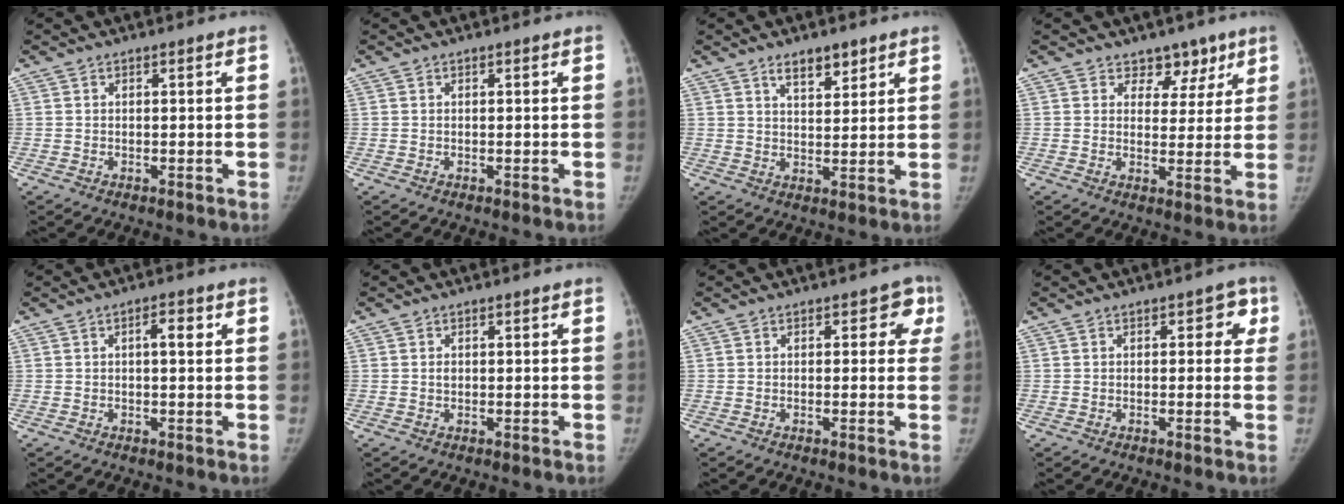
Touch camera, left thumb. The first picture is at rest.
{"total": 0.0}
{"total": 5.5, "force": [3.8, 2.4, 3.2], "torque": [-0.028, -0.026, 0.063]}
{"total": 5.6, "force": [3.9, 3.9, 1.2], "torque": [0.027, -0.019, 0.055]}
{"total": 2.9, "force": [0.7, 1.0, 2.6], "torque": [-0.036, 0.004, 0.008]}
{"total": 0.8, "force": [0.1, 0.6, 0.5], "torque": [-0.004, 0.001, 0.002]}
{"total": 3.5, "force": [1.0, 2.4, 2.2], "torque": [0.018, 0.004, -0.002]}
{"total": 3.5, "force": [1.0, 2.3, 2.5], "torque": [0.009, 0.004, 0.000]}